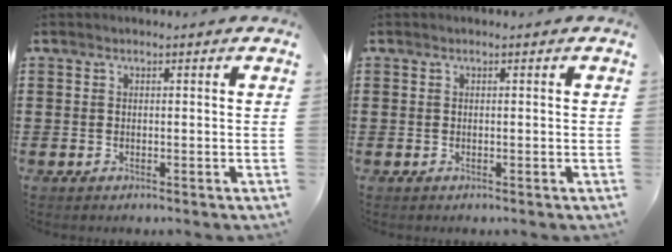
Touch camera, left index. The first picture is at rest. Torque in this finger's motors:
{"motor_torque": [-0.08, 0.08, 0.00, 0.00]}